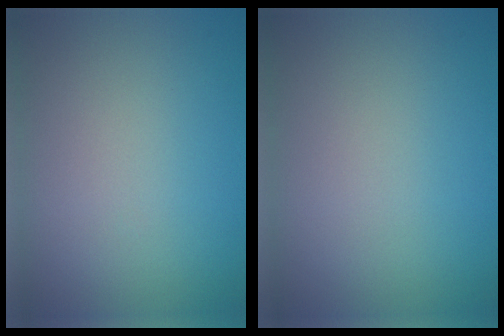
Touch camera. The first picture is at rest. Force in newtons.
{"total": 0.0}